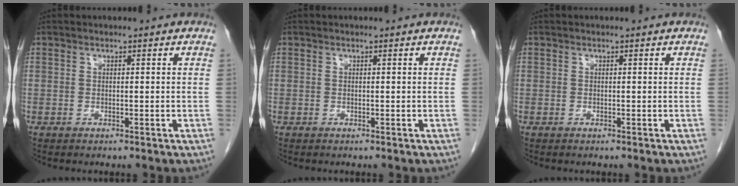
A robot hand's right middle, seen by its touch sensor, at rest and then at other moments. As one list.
[{"total": 0.0}, {"total": 0.0}]